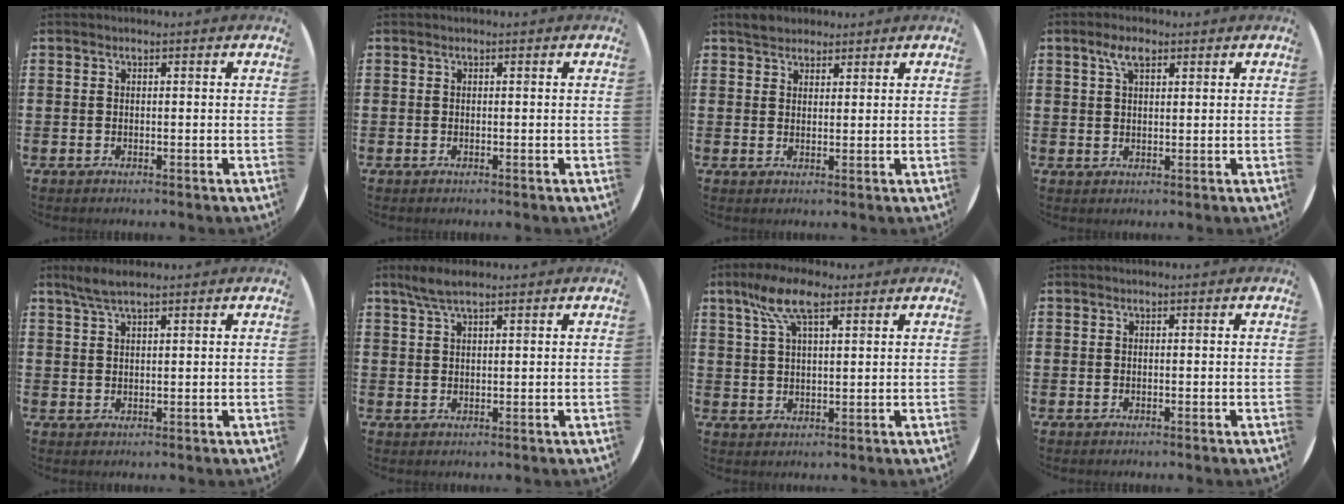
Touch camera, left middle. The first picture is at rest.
{"total": 0.0}
{"total": 2.4, "force": [2.2, 1.0, 0.1], "torque": [0.002, 0.003, 0.043]}
{"total": 3.7, "force": [2.3, 1.6, 2.4], "torque": [-0.044, 0.006, 0.039]}
{"total": 3.0, "force": [2.3, 0.6, 1.9], "torque": [-0.041, 0.004, 0.042]}
{"total": 3.2, "force": [2.4, 0.6, 2.1], "torque": [-0.045, 0.005, 0.042]}
{"total": 7.7, "force": [4.4, 2.8, 5.6], "torque": [-0.123, 0.010, 0.079]}
{"total": 0.0}